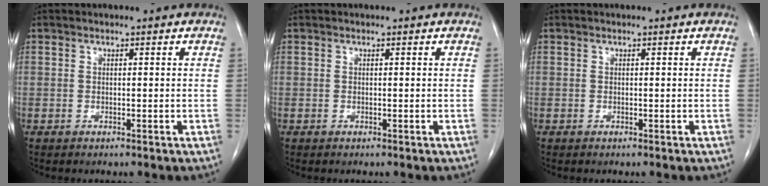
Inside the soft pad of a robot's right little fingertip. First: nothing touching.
{"total": 0.0}
{"total": 0.0}